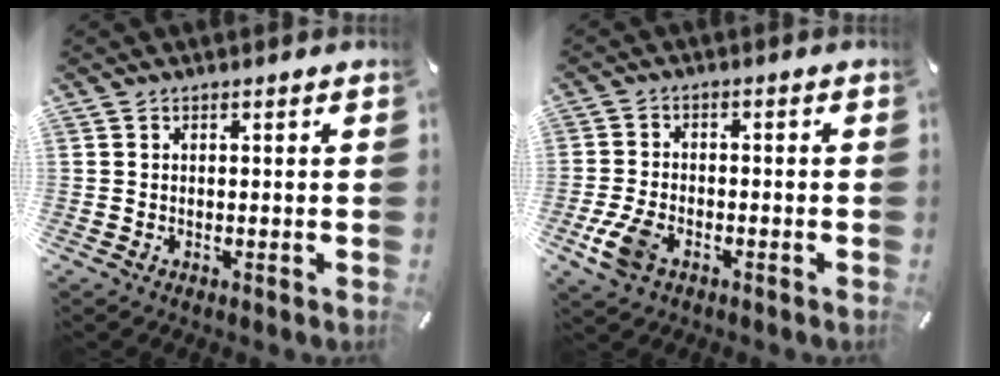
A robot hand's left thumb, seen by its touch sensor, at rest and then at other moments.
{"total": 7.1, "force": [-3.3, 4.2, 4.6], "torque": [-0.109, 0.006, -0.063]}